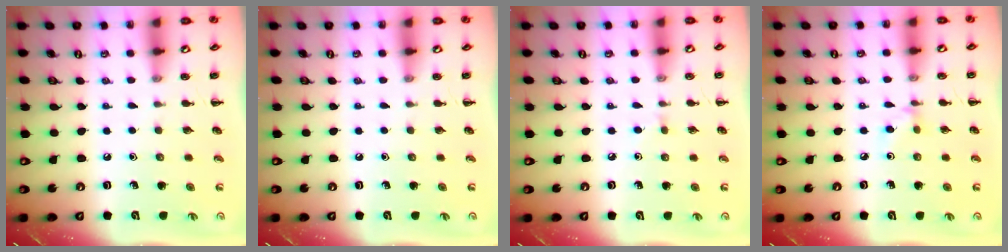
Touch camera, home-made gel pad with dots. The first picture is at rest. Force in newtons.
{"total": 0.0}
{"total": 3.2, "press": 3.0, "slide": 1.2}
{"total": 3.7, "press": 3.5, "slide": 1.3}